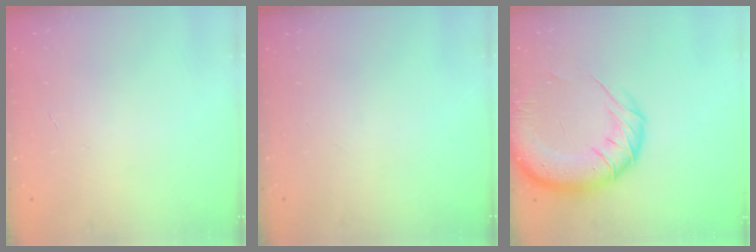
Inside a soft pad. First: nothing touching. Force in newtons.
{"total": 0.0}
{"total": 18.2, "press": 17.7, "slide": 4.5}